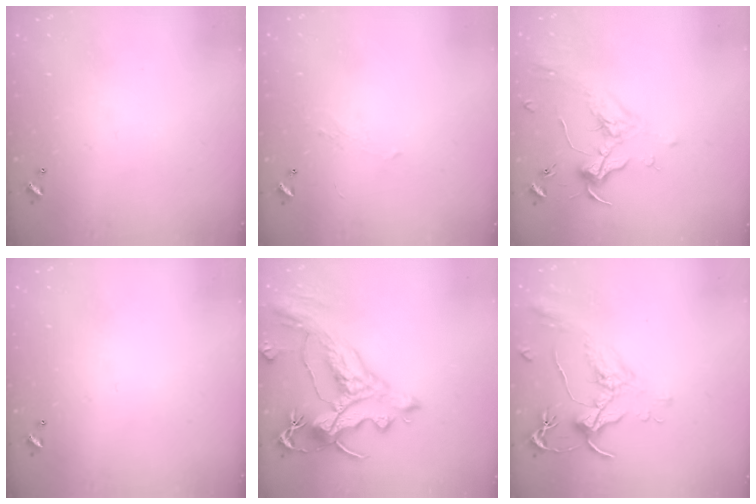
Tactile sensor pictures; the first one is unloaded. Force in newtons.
{"total": 1.3, "press": 1.1, "slide": 0.7}
{"total": 2.0, "press": 1.9, "slide": 0.6}
{"total": 0.0}
{"total": 5.1, "press": 4.8, "slide": 1.7}
{"total": 1.6, "press": 1.5, "slide": 0.7}